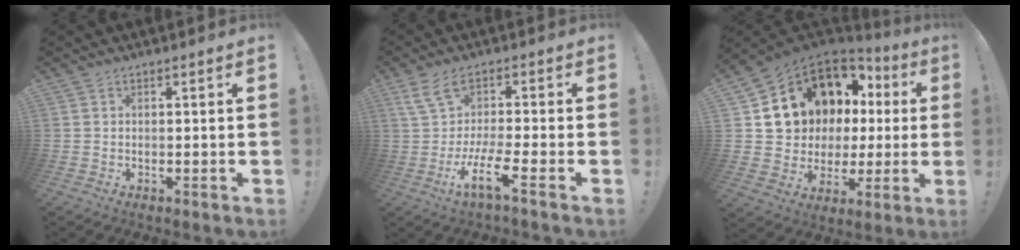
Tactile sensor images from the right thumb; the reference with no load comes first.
{"total": 11.2, "force": [-2.0, 2.4, 10.8], "torque": [-0.226, -0.005, -0.035]}
{"total": 13.1, "force": [6.7, 9.8, 5.6], "torque": [-0.090, -0.057, 0.146]}